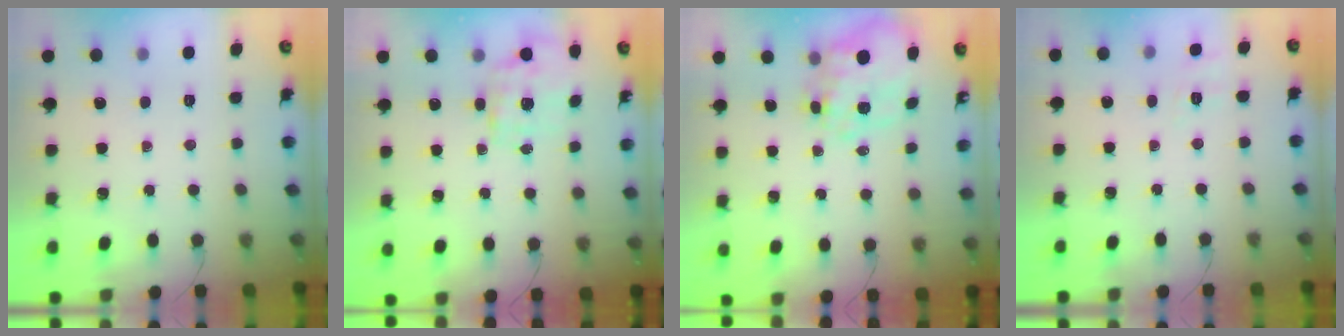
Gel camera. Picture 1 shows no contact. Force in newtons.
{"total": 1.2, "press": 1.1, "slide": 0.5}
{"total": 12.9, "press": 12.7, "slide": 2.4}
{"total": 2.5, "press": 1.0, "slide": 2.3}